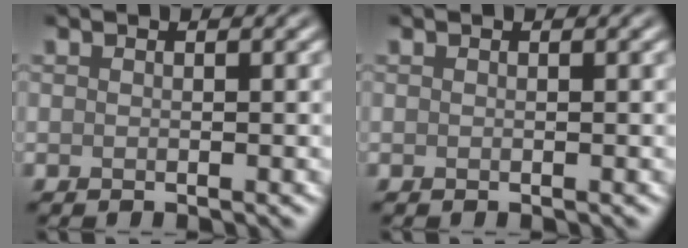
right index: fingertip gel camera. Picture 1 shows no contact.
{"total": 0.0}